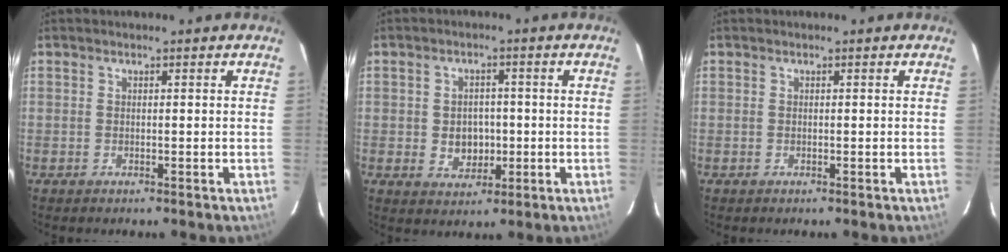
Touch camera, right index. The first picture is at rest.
{"total": 5.3, "force": [-0.6, 4.4, 2.9], "torque": [-0.055, 0.006, 0.001]}
{"total": 0.0}